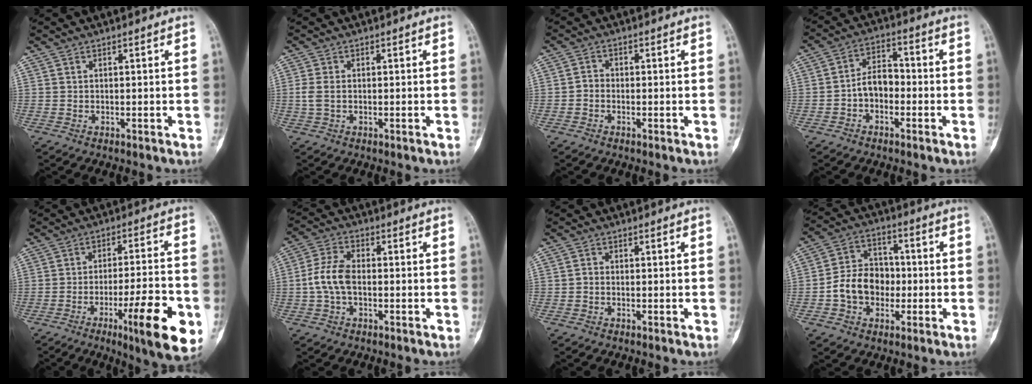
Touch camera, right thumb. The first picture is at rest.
{"total": 2.8, "force": [-0.3, 1.5, 2.3], "torque": [-0.062, 0.001, -0.007]}
{"total": 1.7, "force": [-0.7, 1.3, 0.8], "torque": [-0.010, 0.005, -0.021]}
{"total": 6.4, "force": [-1.8, 4.4, 4.3], "torque": [-0.056, 0.031, -0.043]}
{"total": 16.7, "force": [-6.6, 3.0, 15.0], "torque": [-0.216, 0.011, -0.092]}
{"total": 7.1, "force": [-0.9, 4.2, 5.6], "torque": [-0.123, 0.019, -0.025]}
{"total": 1.0, "force": [-0.4, 0.7, 0.5], "torque": [-0.009, 0.002, -0.014]}
{"total": 10.8, "force": [-2.1, 8.5, 6.2], "torque": [-0.082, 0.038, -0.044]}